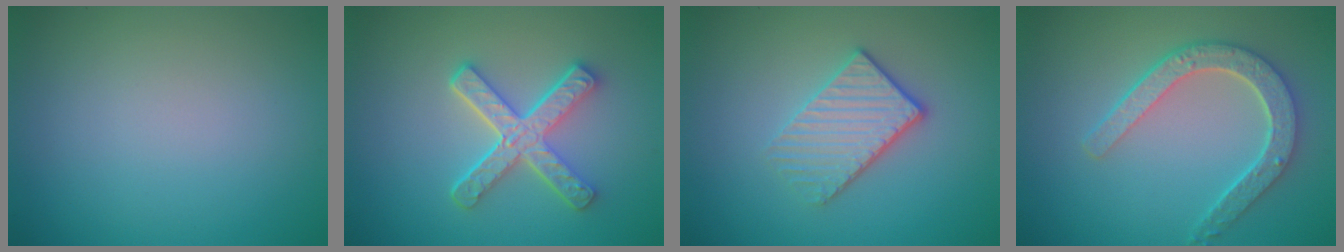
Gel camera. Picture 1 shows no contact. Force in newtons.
{"total": 4.8, "press": 3.7, "slide": 3.0}
{"total": 3.6, "press": 3.1, "slide": 1.7}
{"total": 4.9, "press": 3.9, "slide": 3.0}